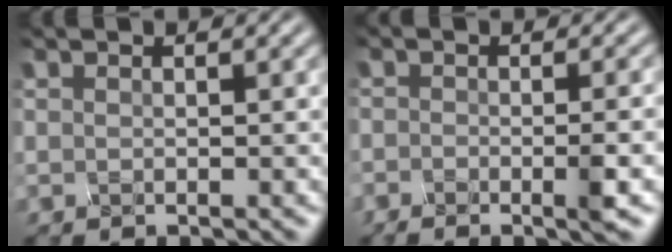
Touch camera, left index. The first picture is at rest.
{"total": 2.5, "force": [-1.8, 0.0, 1.7], "torque": [-0.030, -0.005, -0.011]}